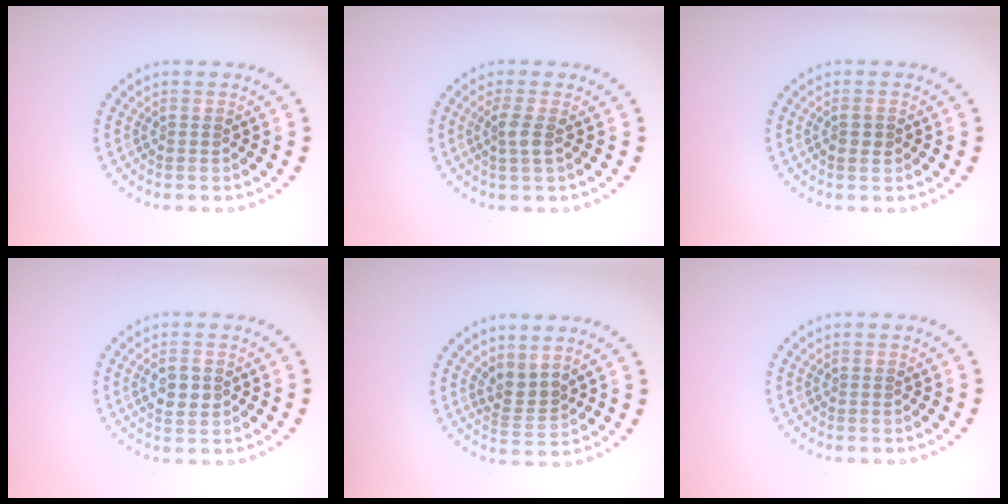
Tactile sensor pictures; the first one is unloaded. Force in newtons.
{"total": 1.7, "press": 1.4, "slide": 0.9}
{"total": 1.2, "press": 1.2, "slide": 0.2}
{"total": 2.0, "press": 1.9, "slide": 0.3}
{"total": 2.2, "press": 1.4, "slide": 1.7}
{"total": 0.0}